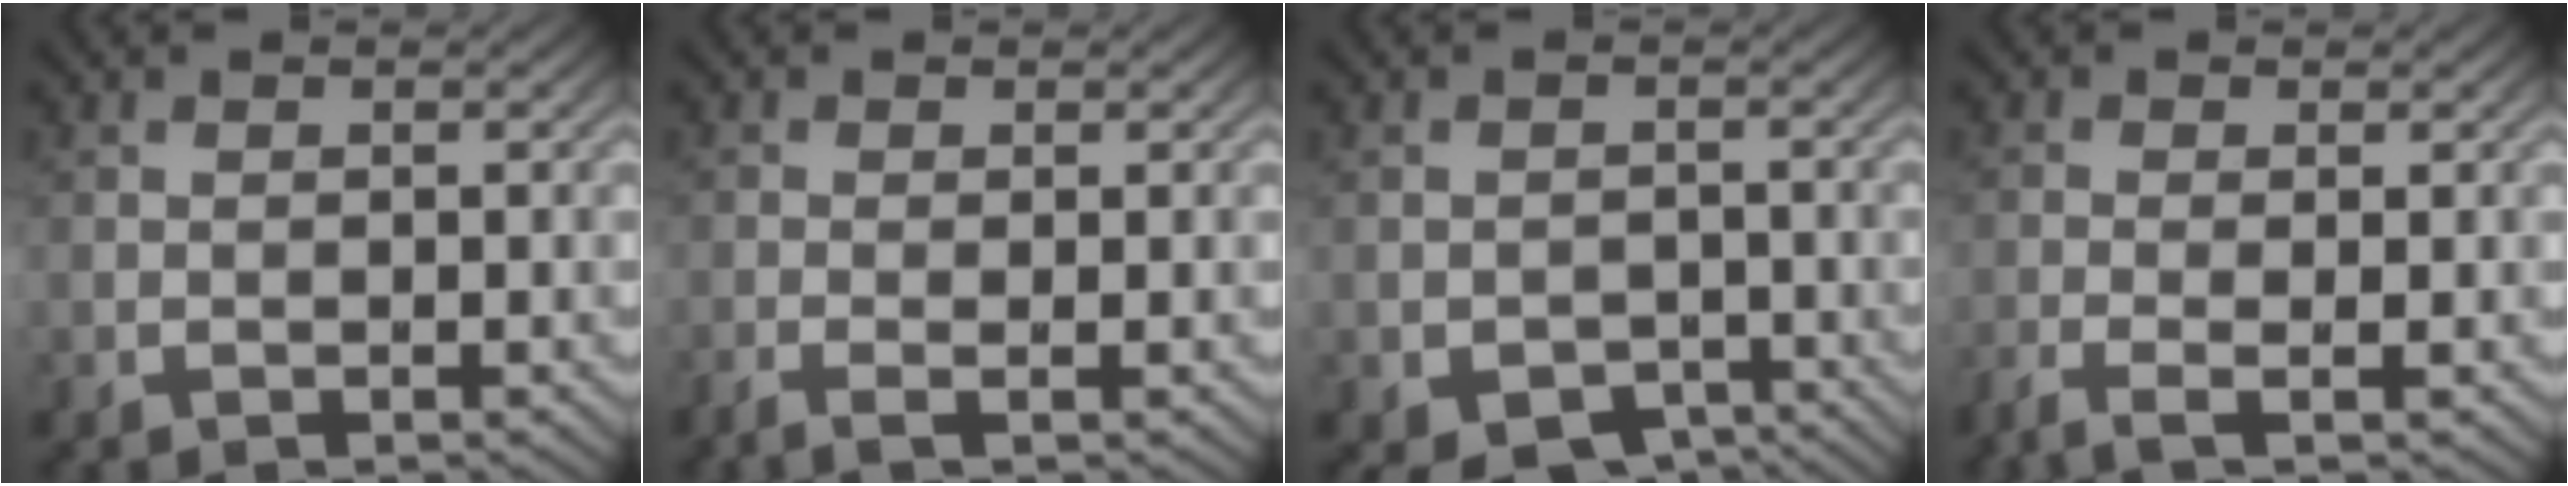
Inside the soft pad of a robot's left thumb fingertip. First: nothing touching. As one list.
[{"total": 1.5, "force": [-0.8, 0.2, 1.3], "torque": [-0.027, 0.002, -0.026]}, {"total": 3.7, "force": [-2.7, 2.1, 1.4], "torque": [-0.022, -0.004, -0.041]}, {"total": 2.3, "force": [-1.4, 0.4, 1.8], "torque": [-0.039, -0.002, -0.041]}]